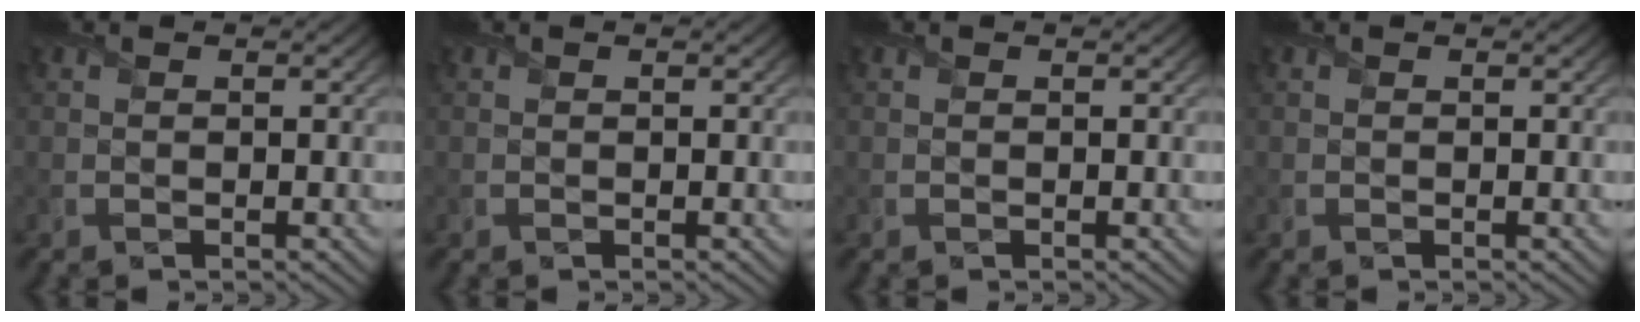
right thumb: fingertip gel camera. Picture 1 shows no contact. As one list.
[{"total": 0.0}, {"total": 0.0}, {"total": 0.0}]